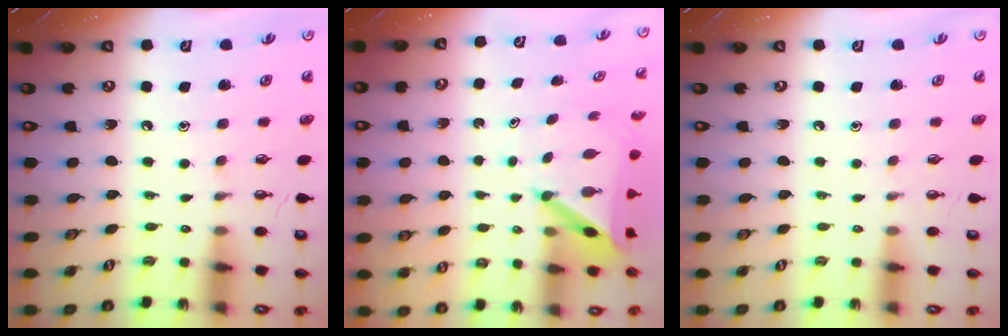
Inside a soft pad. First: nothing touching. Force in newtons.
{"total": 6.4, "press": 6.4, "slide": 0.6}
{"total": 0.0}